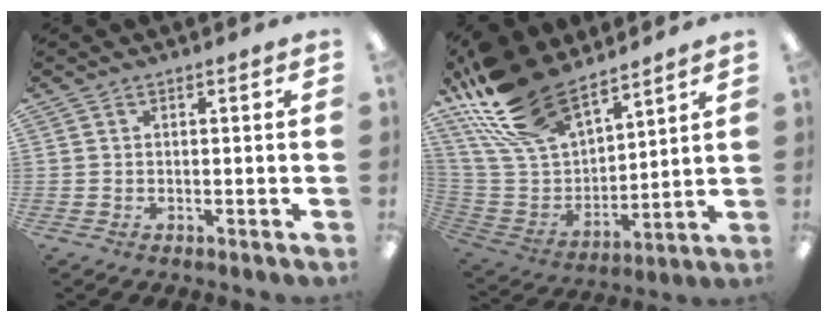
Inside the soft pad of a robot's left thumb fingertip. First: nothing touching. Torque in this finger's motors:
{"motor_torque": [2.18, 2.18, 1.49, -1.28, 0.22]}